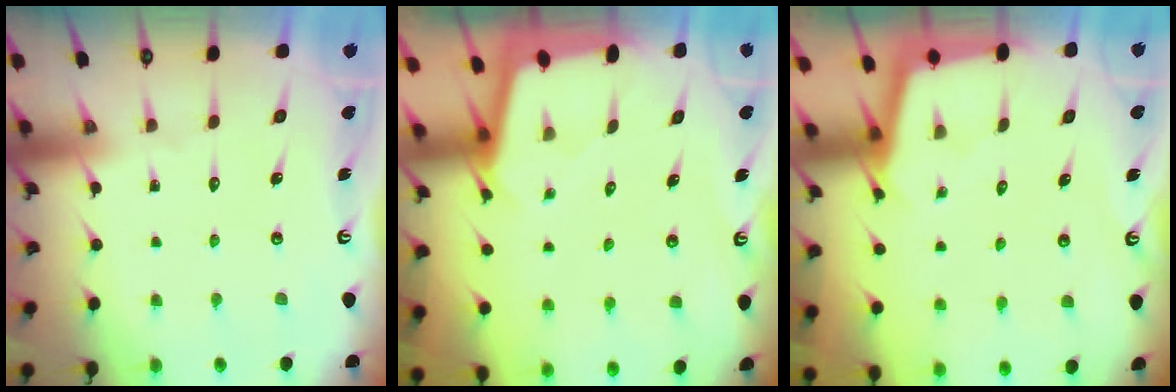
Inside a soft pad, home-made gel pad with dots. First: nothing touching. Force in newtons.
{"total": 2.0, "press": 2.0, "slide": 0.2}
{"total": 2.4, "press": 2.4, "slide": 0.2}